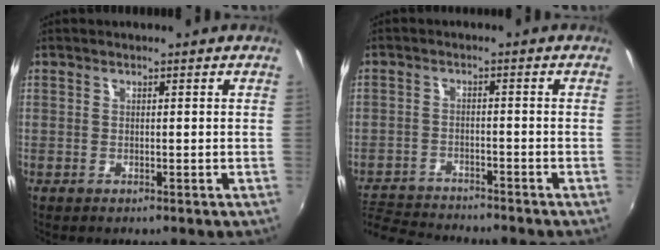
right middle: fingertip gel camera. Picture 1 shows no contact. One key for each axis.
{"total": 8.9, "fx": -8.5, "fy": 1.8, "fz": 2.0, "tx": -0.066, "ty": -0.001, "tz": -0.146}